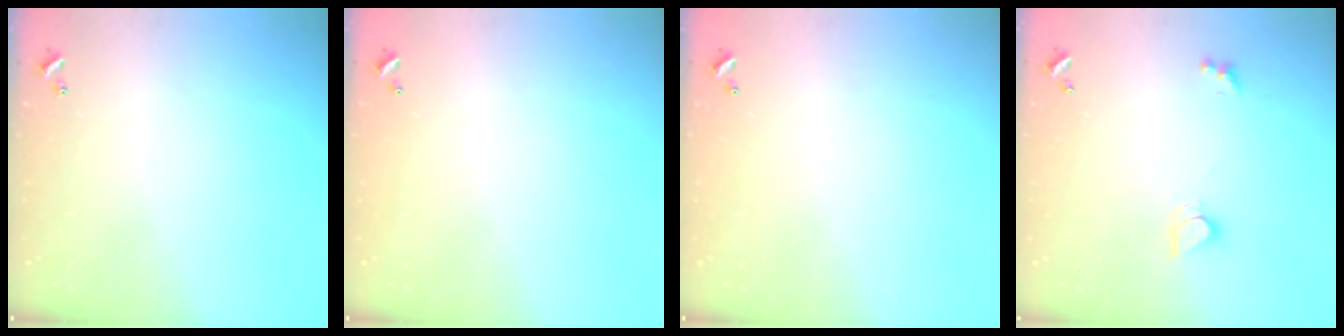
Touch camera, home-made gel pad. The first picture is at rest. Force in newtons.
{"total": 3.0, "press": 3.0, "slide": 0.1}
{"total": 2.9, "press": 2.9, "slide": 0.1}
{"total": 2.2, "press": 2.2, "slide": 0.3}